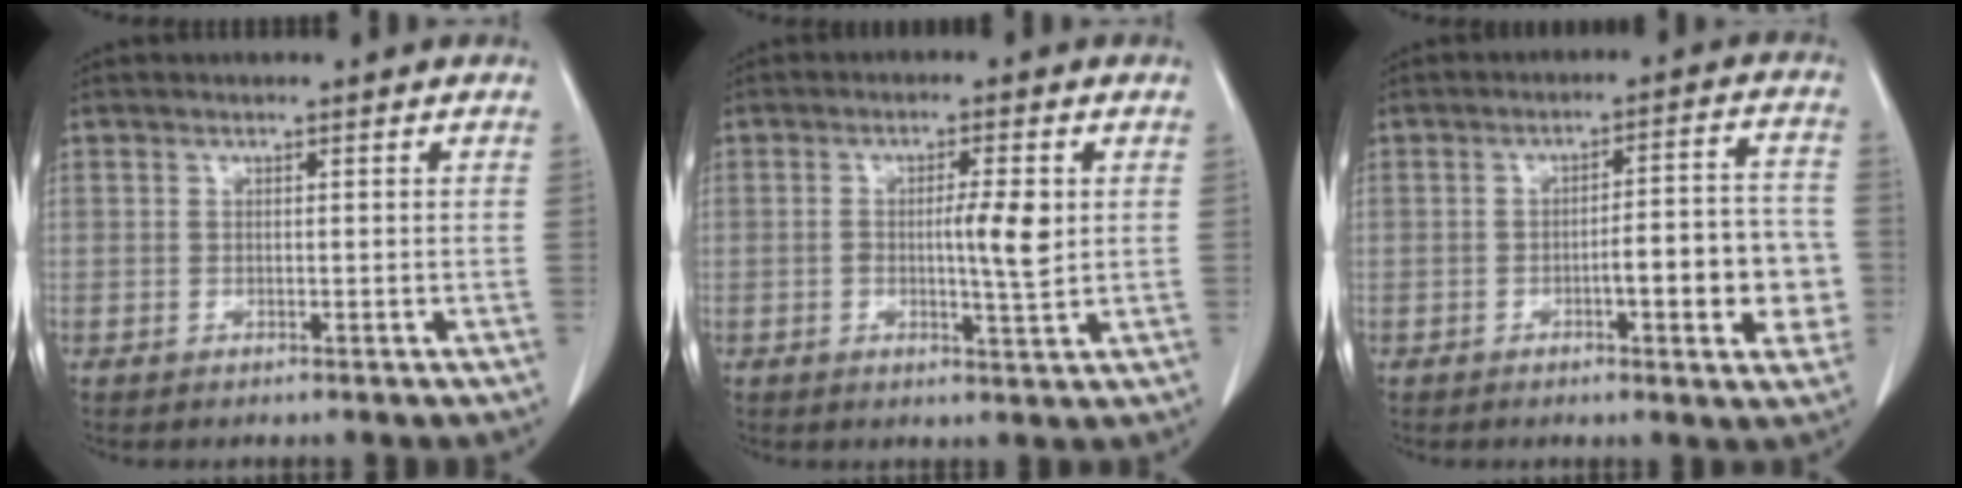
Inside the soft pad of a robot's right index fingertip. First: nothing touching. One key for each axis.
{"total": 5.2, "fx": 0.3, "fy": 0.5, "fz": 5.2, "tx": -0.084, "ty": -0.002, "tz": 0.003}
{"total": 9.9, "fx": -2.5, "fy": 2.2, "fz": 9.4, "tx": -0.117, "ty": 0.020, "tz": -0.029}